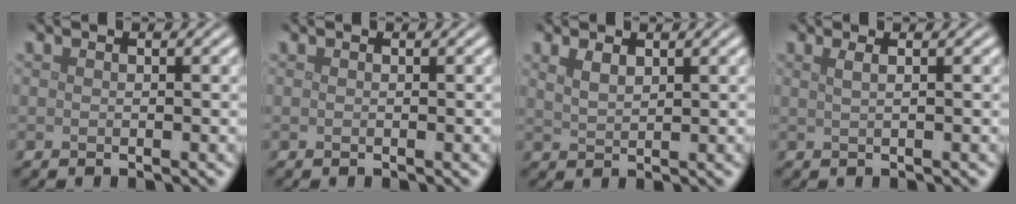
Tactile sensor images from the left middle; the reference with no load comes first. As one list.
[{"total": 0.0}, {"total": 1.7, "force": [1.2, 0.6, 1.0], "torque": [-0.024, -0.001, 0.027]}, {"total": 2.1, "force": [1.0, 1.0, 1.6], "torque": [-0.009, 0.001, -0.006]}]